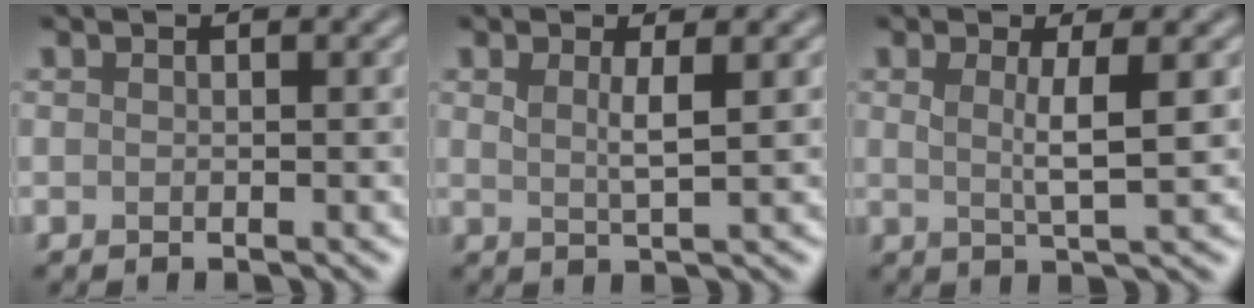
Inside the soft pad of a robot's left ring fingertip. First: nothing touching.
{"total": 1.9, "force": [0.8, 0.5, 1.7], "torque": [-0.030, -0.004, 0.012]}
{"total": 3.0, "force": [0.7, 0.7, 2.9], "torque": [-0.049, -0.006, 0.010]}